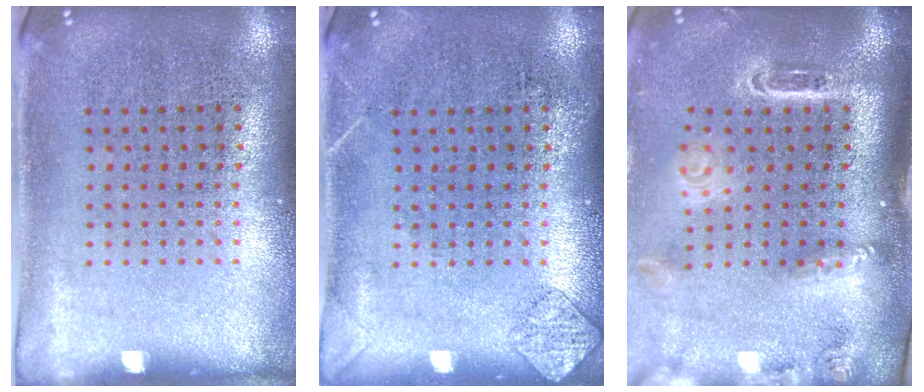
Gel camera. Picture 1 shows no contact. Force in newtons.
{"total": 1.3, "press": 1.3, "slide": 0.1}
{"total": 2.8, "press": 2.0, "slide": 1.9}